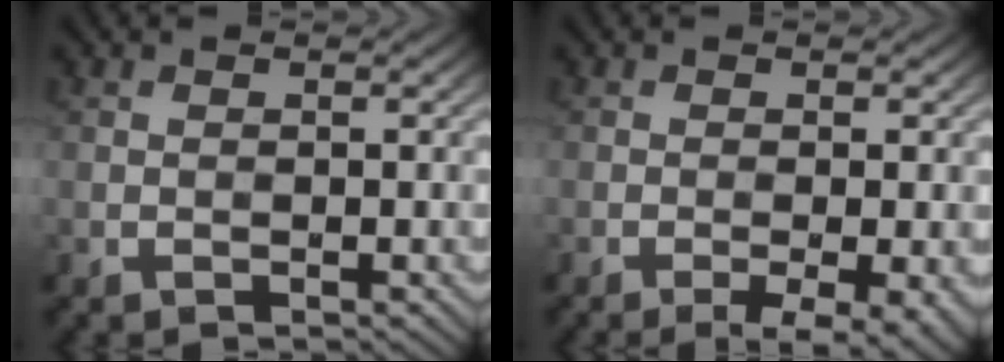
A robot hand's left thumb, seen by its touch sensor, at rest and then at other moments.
{"total": 4.5, "force": [-2.1, 0.9, 3.8], "torque": [-0.060, -0.004, -0.028]}